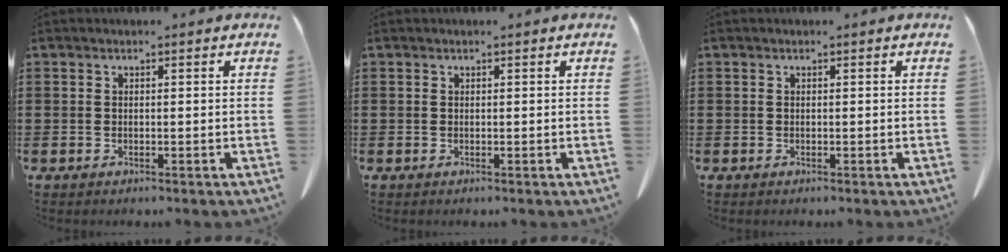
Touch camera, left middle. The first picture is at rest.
{"total": 0.0}
{"total": 0.0}